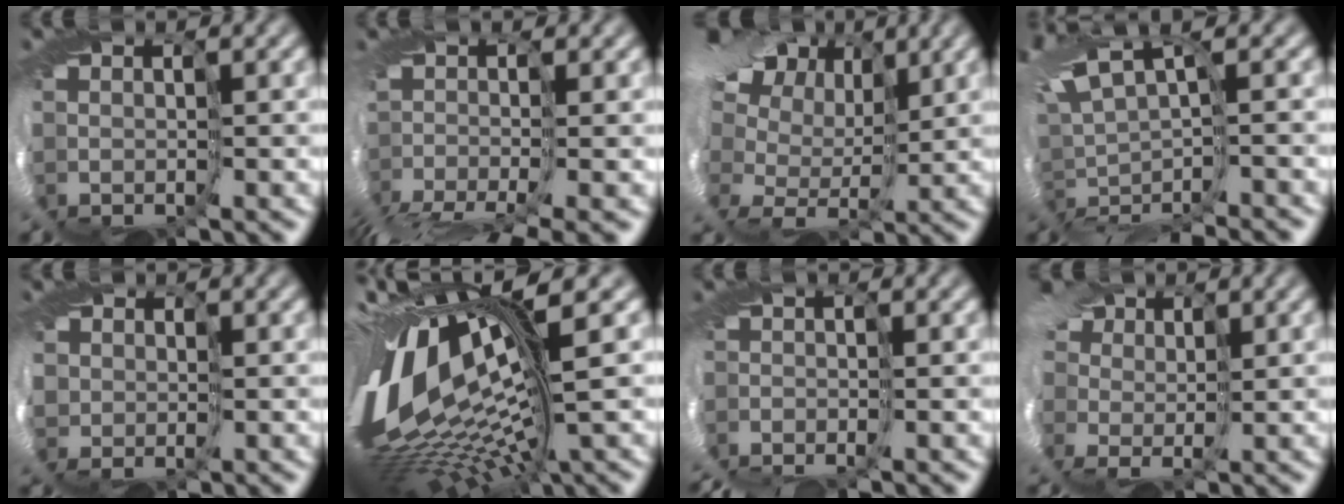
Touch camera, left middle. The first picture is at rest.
{"total": 8.7, "force": [-5.5, 2.4, 6.3], "torque": [-0.128, -0.033, -0.086]}
{"total": 16.8, "force": [8.5, 10.7, 9.8], "torque": [-0.226, 0.060, 0.117]}
{"total": 6.7, "force": [-1.4, 1.5, 6.3], "torque": [-0.105, 0.002, 0.011]}
{"total": 2.5, "force": [0.5, 2.2, 1.0], "torque": [-0.042, 0.000, 0.008]}
{"total": 16.3, "force": [1.5, 5.3, 15.4], "torque": [-0.312, -0.019, 0.033]}
{"total": 3.5, "force": [-3.3, 0.2, 1.2], "torque": [-0.026, -0.007, -0.066]}
{"total": 10.1, "force": [2.7, 7.8, 5.8], "torque": [-0.127, 0.018, 0.007]}